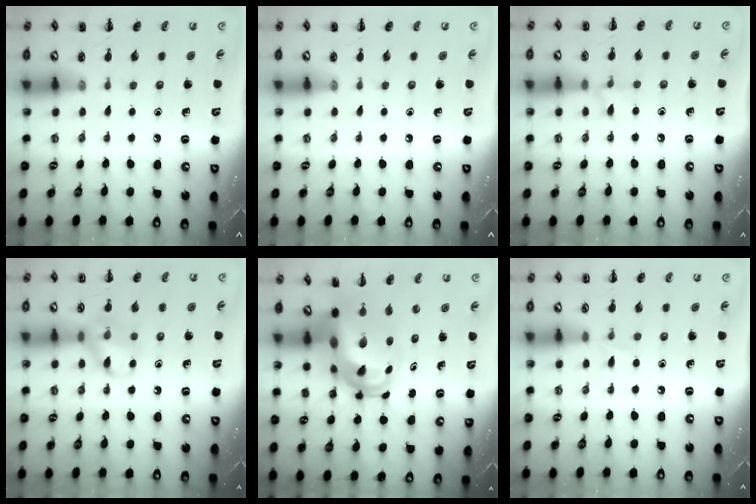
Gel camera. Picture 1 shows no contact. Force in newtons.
{"total": 0.0}
{"total": 5.2, "press": 4.9, "slide": 1.6}
{"total": 10.9, "press": 10.8, "slide": 1.3}
{"total": 9.0, "press": 8.6, "slide": 2.5}
{"total": 4.3, "press": 4.1, "slide": 1.3}